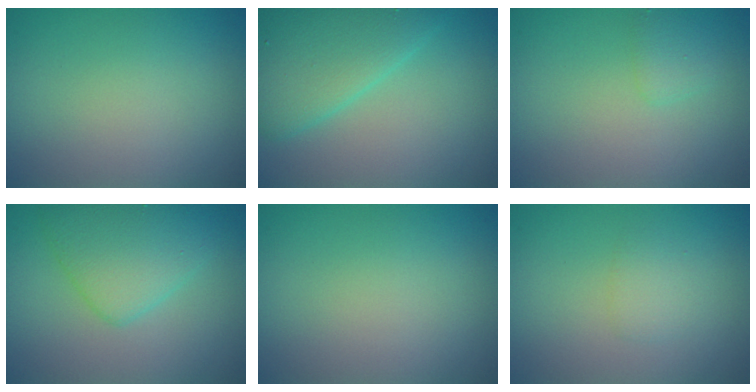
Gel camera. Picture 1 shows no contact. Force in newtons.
{"total": 5.3, "press": 5.3, "slide": 0.2}
{"total": 1.1, "press": 1.1, "slide": 0.1}
{"total": 4.4, "press": 4.3, "slide": 0.1}
{"total": 0.0}
{"total": 1.2, "press": 1.2, "slide": 0.1}